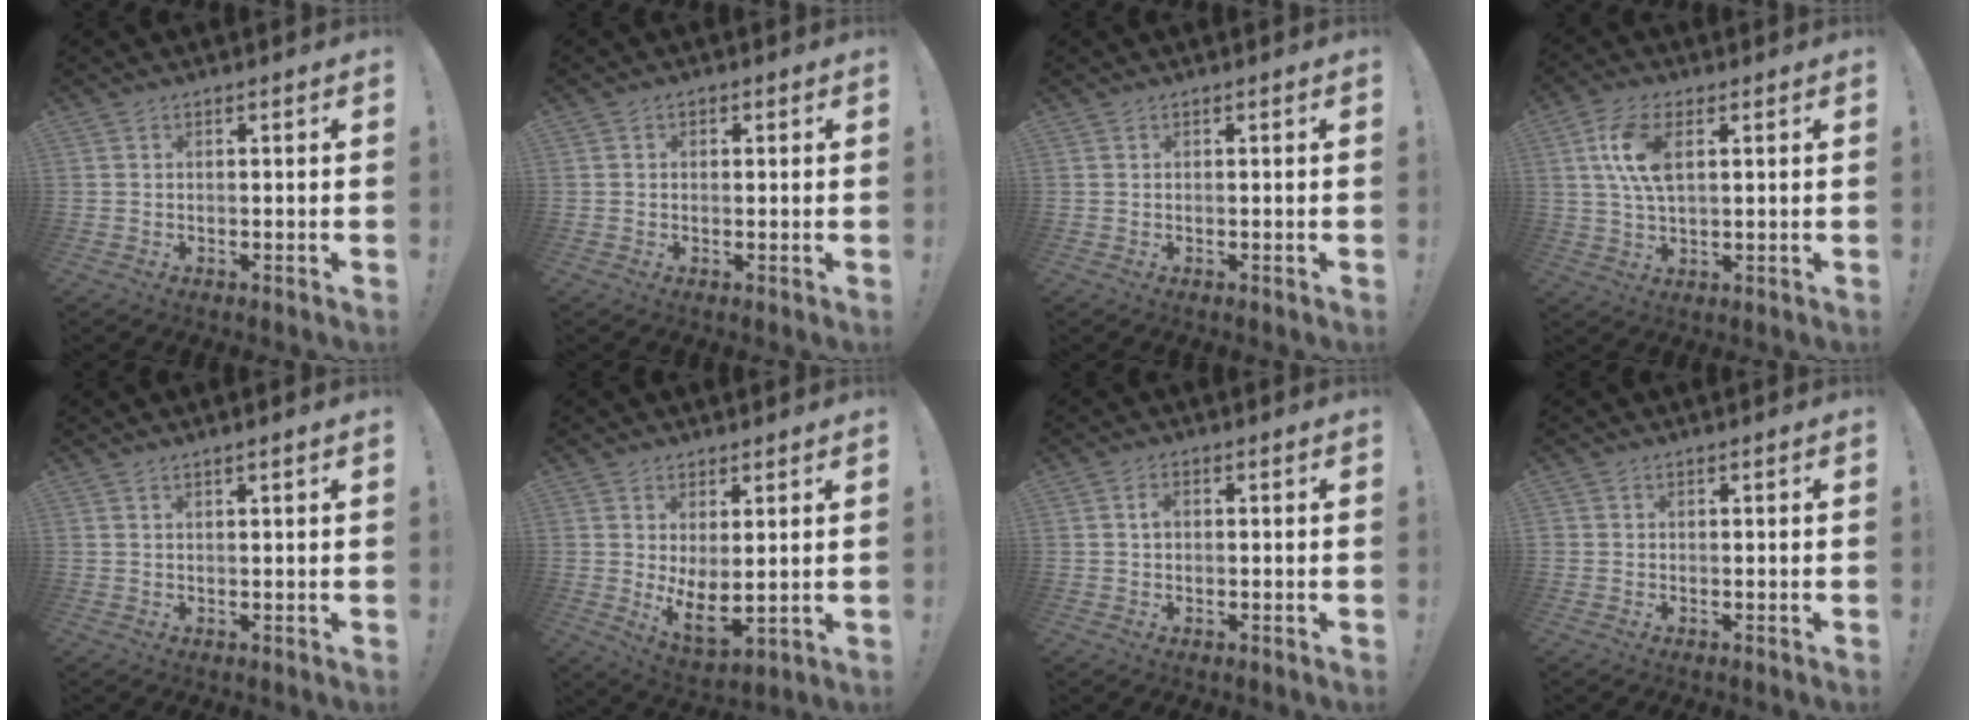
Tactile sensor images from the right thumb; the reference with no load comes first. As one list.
[{"total": 1.0, "force": [-0.1, 0.9, 0.5], "torque": [-0.004, 0.002, -0.002]}, {"total": 0.0}, {"total": 9.8, "force": [2.7, 5.2, 7.9], "torque": [-0.156, -0.002, 0.045]}, {"total": 1.2, "force": [0.8, -0.3, 0.8], "torque": [-0.020, 0.001, 0.015]}, {"total": 6.8, "force": [2.0, 2.9, 5.9], "torque": [-0.077, -0.037, 0.044]}, {"total": 1.8, "force": [0.3, 1.2, 1.3], "torque": [-0.014, 0.002, 0.002]}, {"total": 0.7, "force": [0.0, 0.7, 0.2], "torque": [-0.006, 0.003, 0.000]}]